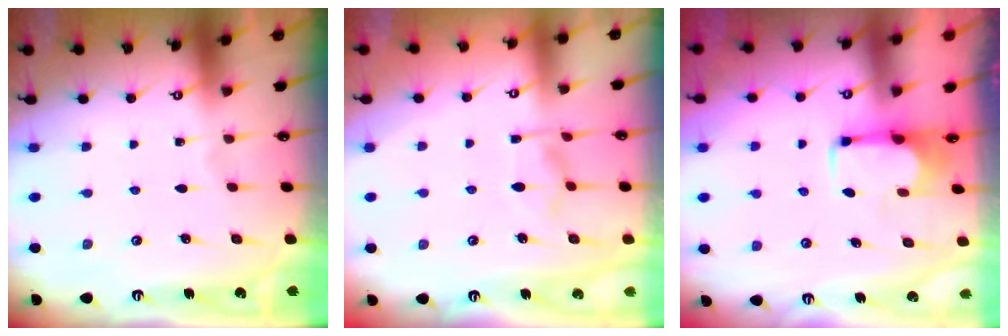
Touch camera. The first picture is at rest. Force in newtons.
{"total": 4.2, "press": 4.0, "slide": 1.2}
{"total": 1.8, "press": 1.6, "slide": 0.8}